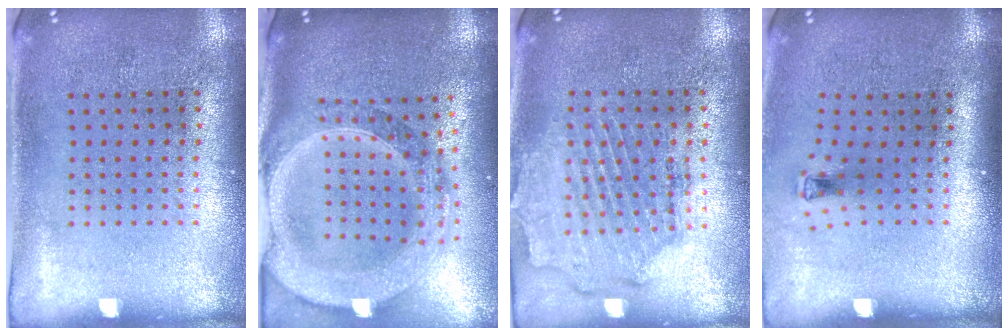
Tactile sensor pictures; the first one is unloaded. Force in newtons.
{"total": 3.1, "press": 2.6, "slide": 1.8}
{"total": 1.9, "press": 1.7, "slide": 0.7}
{"total": 0.7, "press": 0.3, "slide": 0.6}